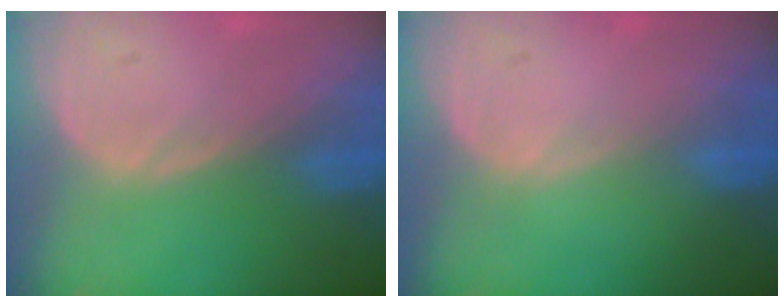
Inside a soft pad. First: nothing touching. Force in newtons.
{"total": 0.0}